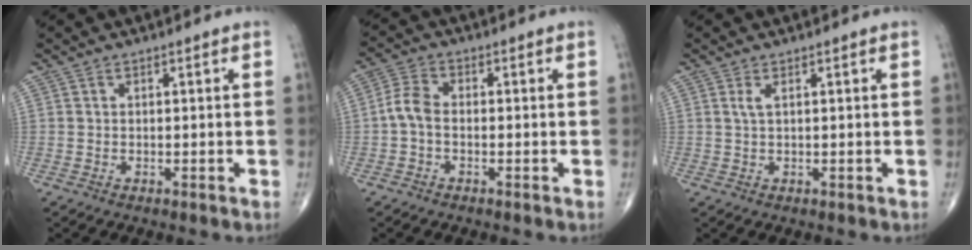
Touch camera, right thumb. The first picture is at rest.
{"total": 4.4, "force": [-0.8, 2.7, 3.4], "torque": [-0.069, 0.014, -0.026]}
{"total": 1.3, "force": [0.5, 0.3, 1.1], "torque": [-0.033, 0.003, 0.012]}